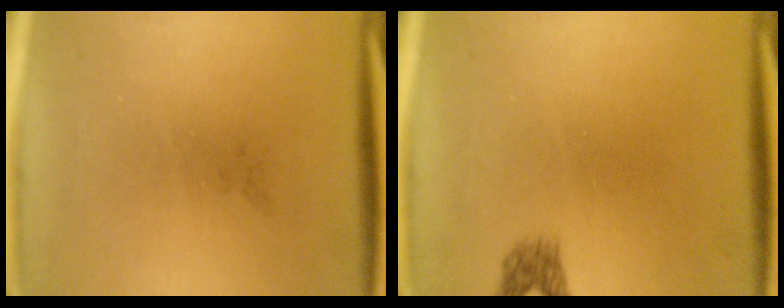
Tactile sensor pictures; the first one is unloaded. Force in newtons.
{"total": 1.6}